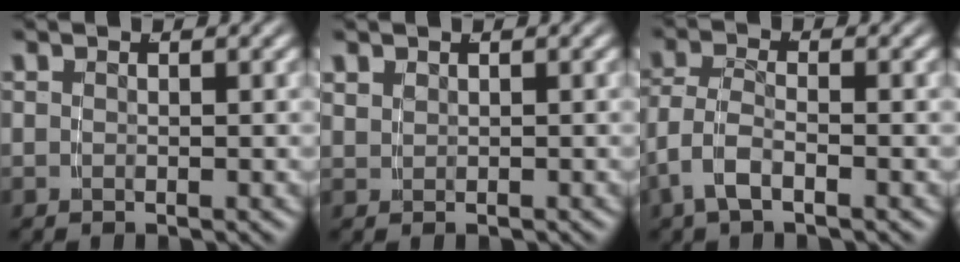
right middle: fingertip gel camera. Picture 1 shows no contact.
{"total": 0.5, "force": [0.4, 0.2, 0.3], "torque": [-0.005, -0.005, 0.019]}
{"total": 3.2, "force": [-1.3, 1.8, 2.3], "torque": [-0.059, -0.017, -0.016]}